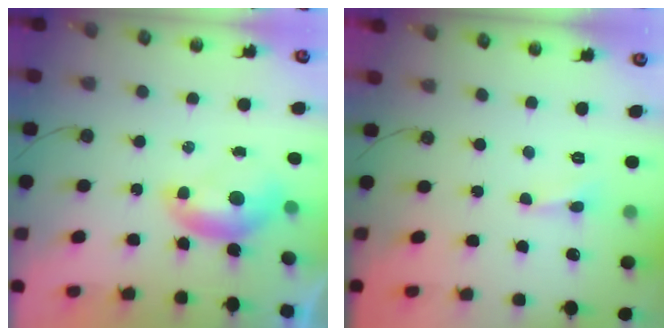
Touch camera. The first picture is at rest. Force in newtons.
{"total": 1.9, "press": 1.8, "slide": 0.6}